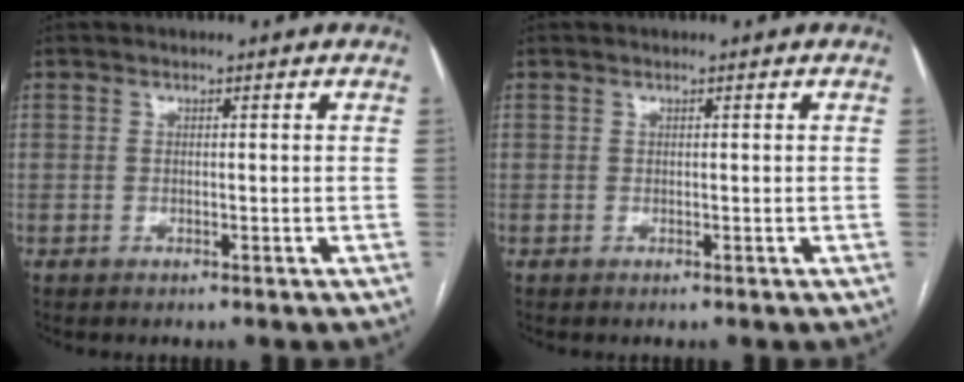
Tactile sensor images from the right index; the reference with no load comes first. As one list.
[{"total": 0.0}]